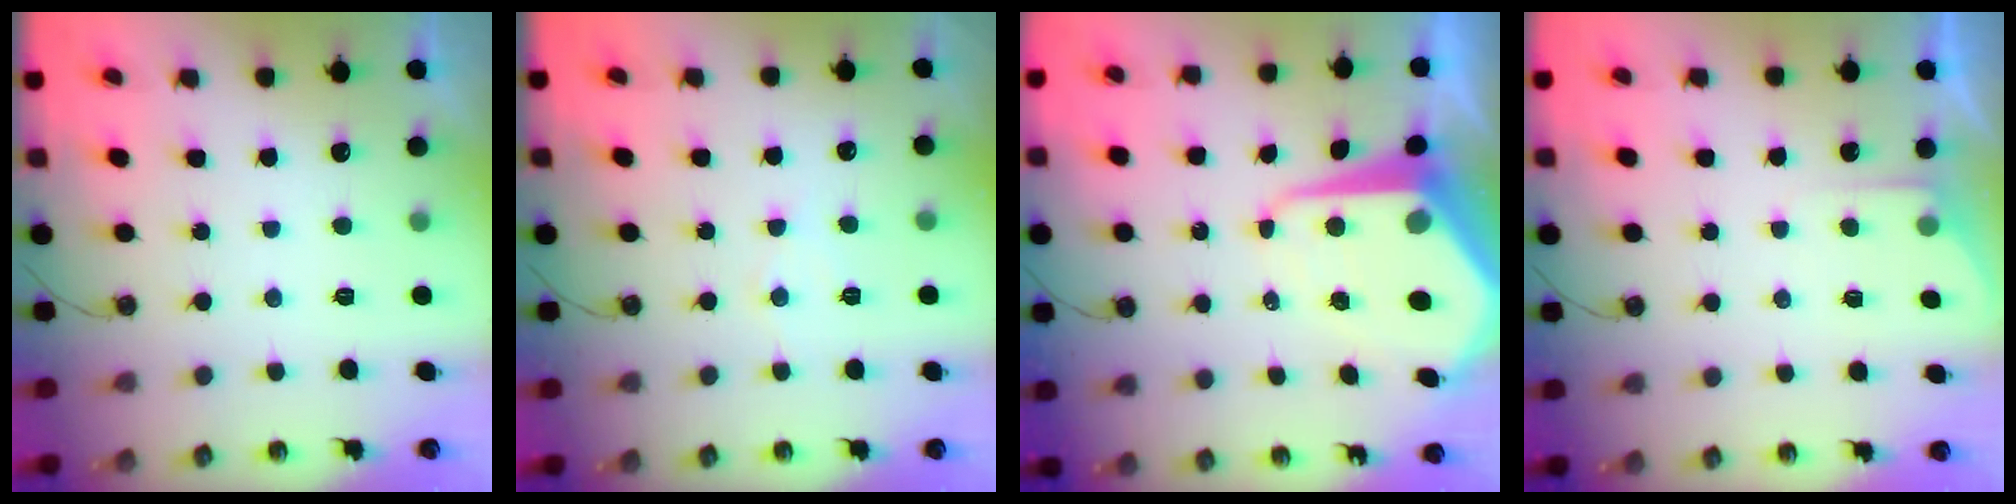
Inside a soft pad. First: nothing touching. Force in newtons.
{"total": 5.4, "press": 5.4, "slide": 0.8}
{"total": 14.7, "press": 14.6, "slide": 1.3}
{"total": 3.7, "press": 3.6, "slide": 0.5}